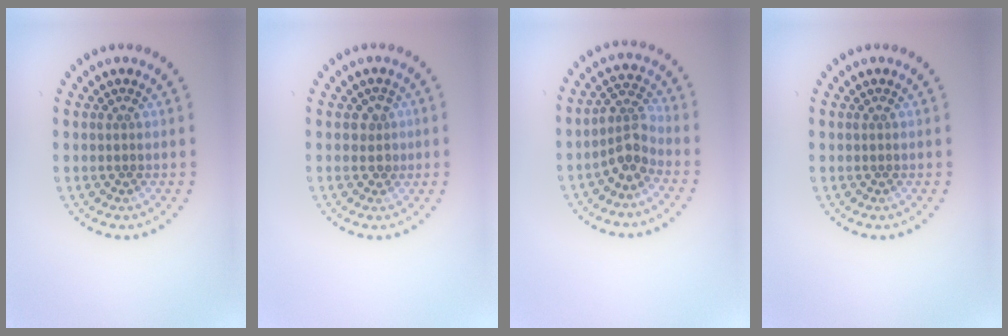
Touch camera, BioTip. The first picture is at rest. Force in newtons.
{"total": 1.6, "press": 1.3, "slide": 0.9}
{"total": 2.8, "press": 2.1, "slide": 1.8}
{"total": 0.0}